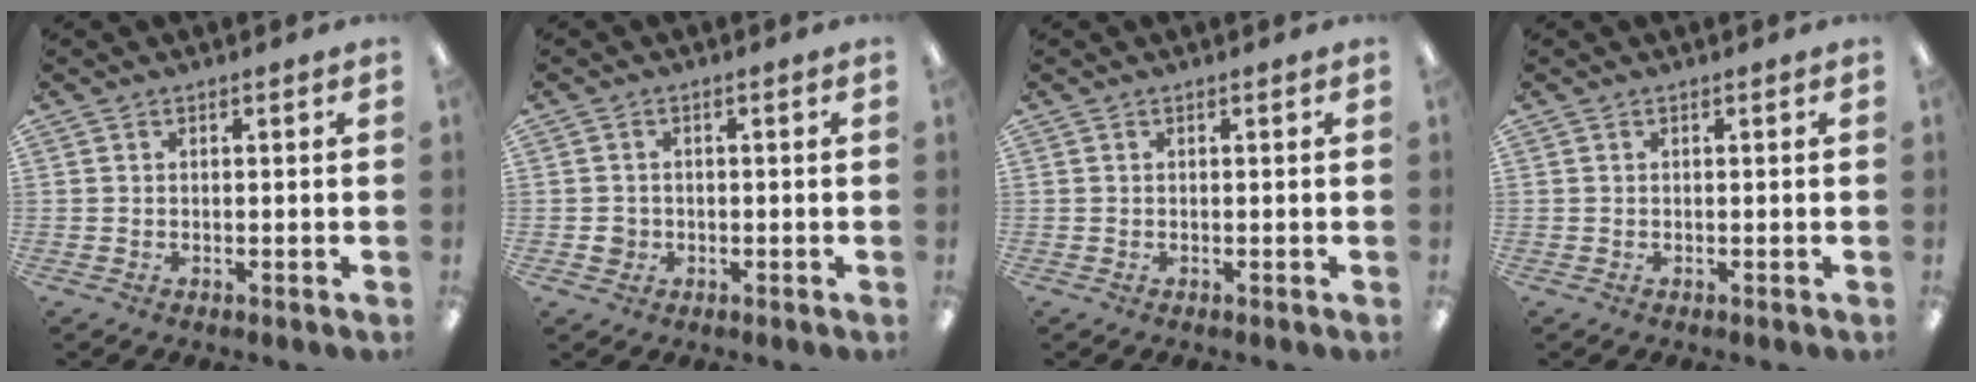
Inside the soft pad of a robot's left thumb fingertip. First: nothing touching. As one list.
[{"total": 2.4, "force": [-0.6, 2.2, 0.7], "torque": [-0.014, 0.002, -0.013]}, {"total": 0.0}, {"total": 0.0}]